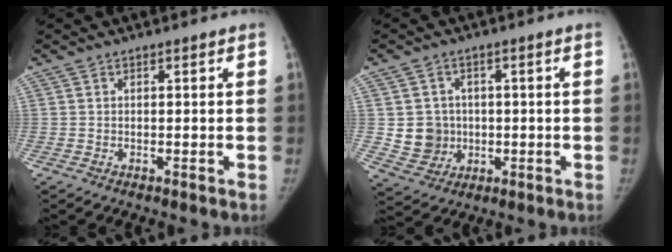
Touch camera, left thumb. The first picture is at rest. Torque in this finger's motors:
{"motor_torque": [-0.02, 0.03, 0.22, -0.18, 0.01]}